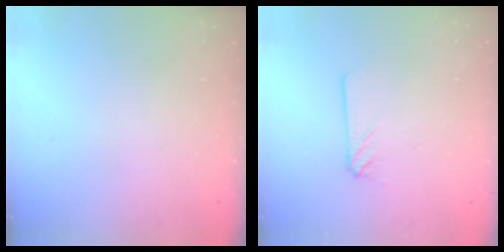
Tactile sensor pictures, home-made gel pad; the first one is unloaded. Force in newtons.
{"total": 3.1, "press": 3.0, "slide": 0.4}